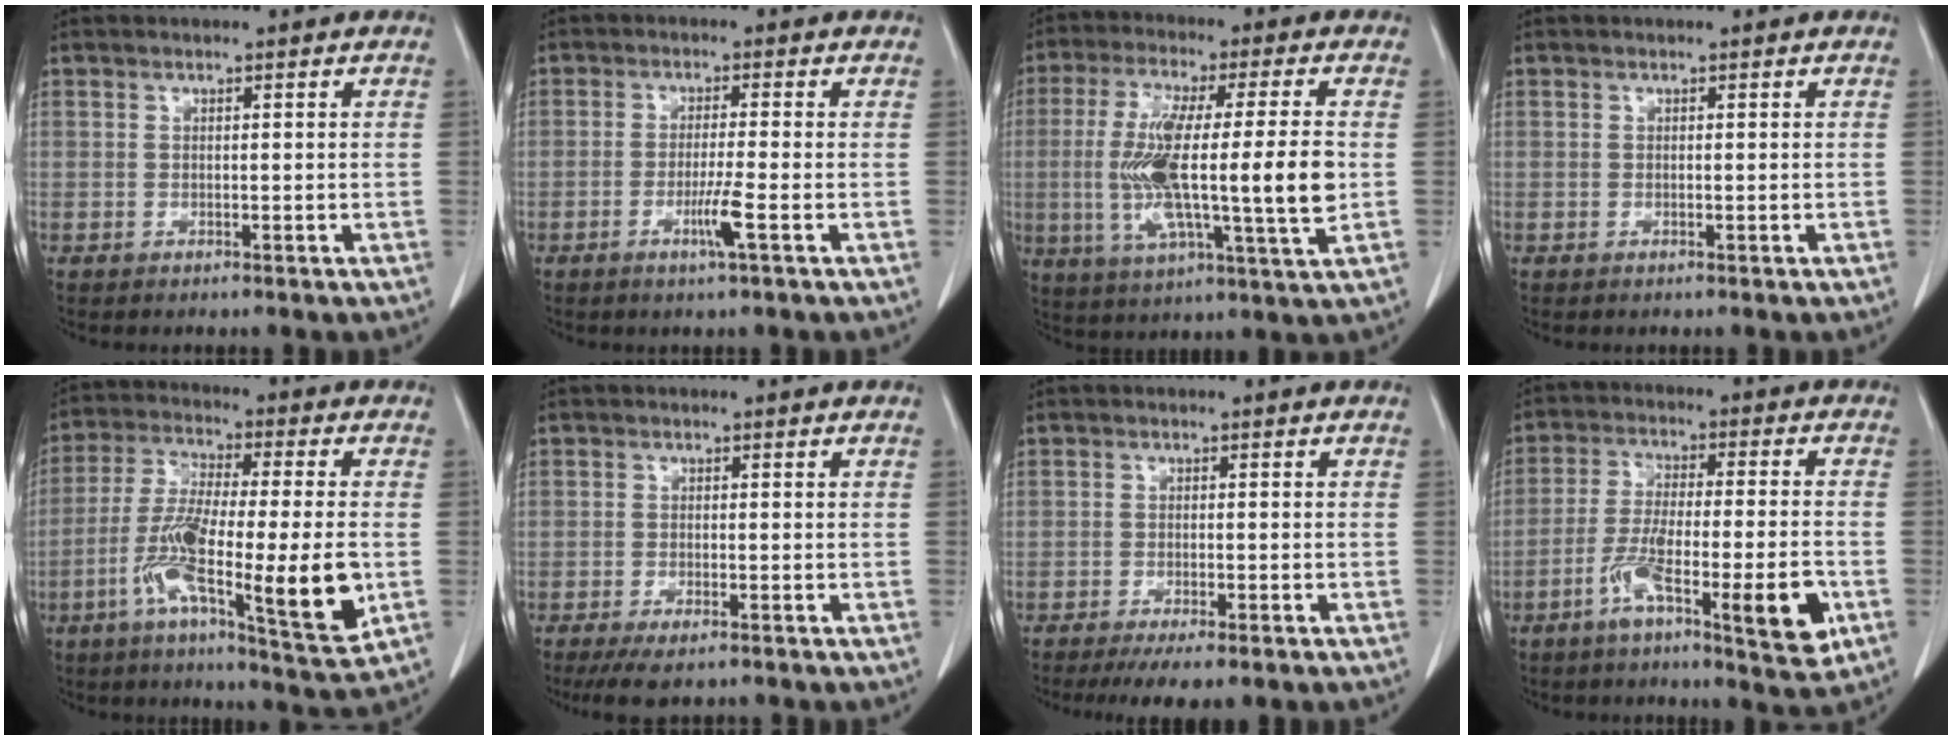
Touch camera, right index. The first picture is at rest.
{"total": 3.9, "force": [-1.6, -0.5, 3.6], "torque": [-0.069, -0.009, -0.032]}
{"total": 17.7, "force": [-0.9, 1.7, 17.6], "torque": [-0.333, -0.006, -0.018]}
{"total": 0.0}
{"total": 18.3, "force": [-4.8, 2.0, 17.6], "torque": [-0.299, -0.019, -0.079]}
{"total": 4.8, "force": [-3.5, 1.3, 3.0], "torque": [-0.043, -0.009, -0.056]}
{"total": 6.3, "force": [-4.6, 1.2, 4.2], "torque": [-0.051, -0.012, -0.067]}
{"total": 13.0, "force": [-5.5, 1.8, 11.6], "torque": [-0.194, -0.004, -0.089]}